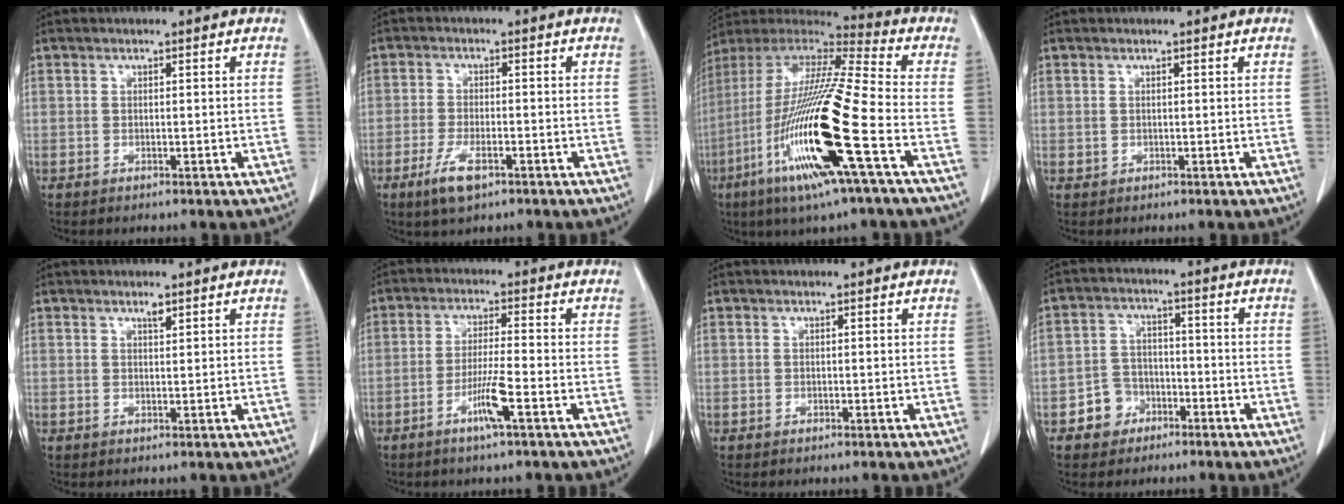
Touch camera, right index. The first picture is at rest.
{"total": 5.1, "force": [-2.9, 1.5, 3.9], "torque": [-0.082, -0.007, -0.050]}
{"total": 23.1, "force": [-7.8, 0.9, 21.7], "torque": [-0.454, -0.037, -0.152]}
{"total": 0.0}
{"total": 1.1, "force": [0.8, 0.2, 0.7], "torque": [-0.016, -0.003, 0.015]}
{"total": 5.4, "force": [-2.7, -0.5, 4.7], "torque": [-0.092, -0.009, -0.052]}
{"total": 0.0}
{"total": 5.3, "force": [-2.9, 4.3, 1.0], "torque": [-0.015, 0.017, -0.048]}